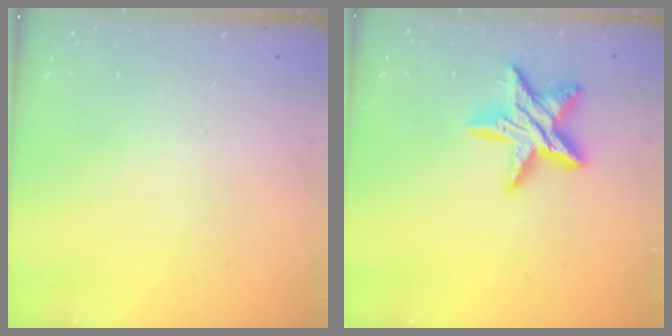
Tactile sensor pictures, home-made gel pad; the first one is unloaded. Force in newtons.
{"total": 14.7, "press": 14.7, "slide": 0.7}